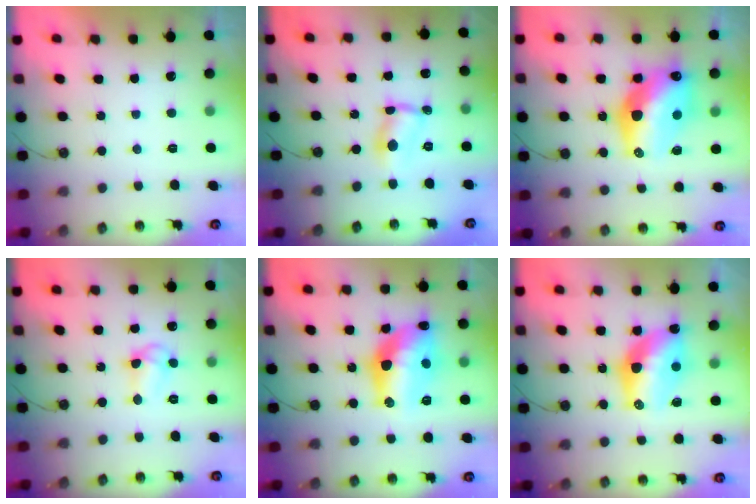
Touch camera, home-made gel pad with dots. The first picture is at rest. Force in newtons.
{"total": 4.3, "press": 4.3, "slide": 0.2}
{"total": 17.0, "press": 16.9, "slide": 1.3}
{"total": 7.0, "press": 7.0, "slide": 0.6}
{"total": 16.9, "press": 16.4, "slide": 4.2}
{"total": 12.5, "press": 12.5, "slide": 1.0}